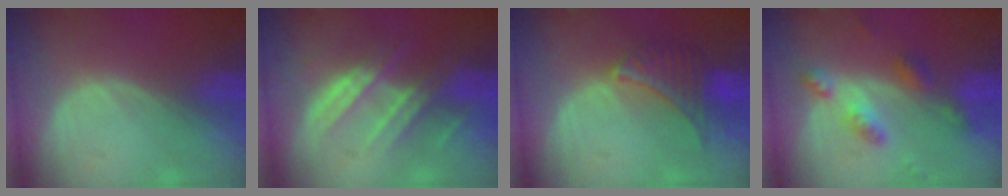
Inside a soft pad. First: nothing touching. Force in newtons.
{"total": 7.7, "press": 7.2, "slide": 2.5}
{"total": 6.5, "press": 6.5, "slide": 0.5}
{"total": 6.2, "press": 5.4, "slide": 3.0}